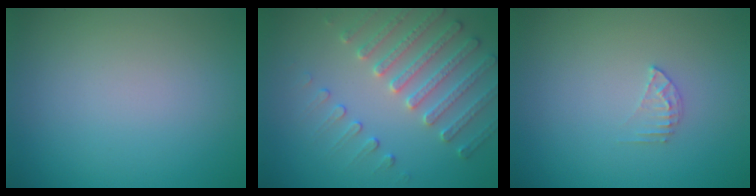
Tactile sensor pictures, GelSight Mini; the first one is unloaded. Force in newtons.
{"total": 3.7, "press": 3.7, "slide": 0.3}
{"total": 1.3, "press": 1.3, "slide": 0.1}